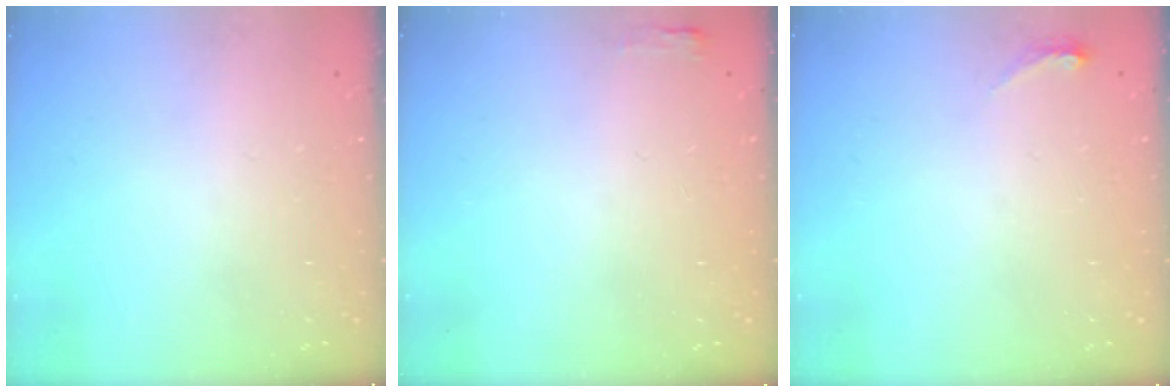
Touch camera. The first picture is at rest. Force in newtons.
{"total": 2.7, "press": 2.6, "slide": 0.8}
{"total": 3.8, "press": 3.5, "slide": 1.6}